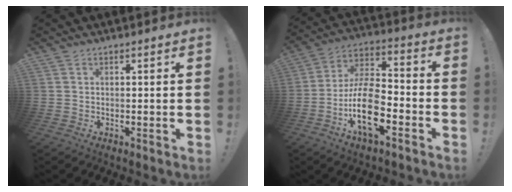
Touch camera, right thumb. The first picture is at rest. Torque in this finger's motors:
{"motor_torque": [0.73, 0.64, 1.39, -1.36, 0.24]}